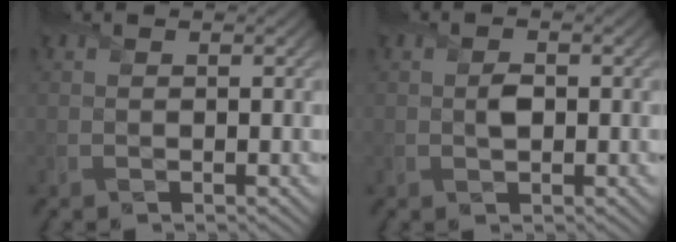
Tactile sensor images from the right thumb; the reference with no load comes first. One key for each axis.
{"total": 1.6, "fx": -0.1, "fy": 1.0, "fz": 1.2, "tx": -0.022, "ty": -0.001, "tz": -0.002}